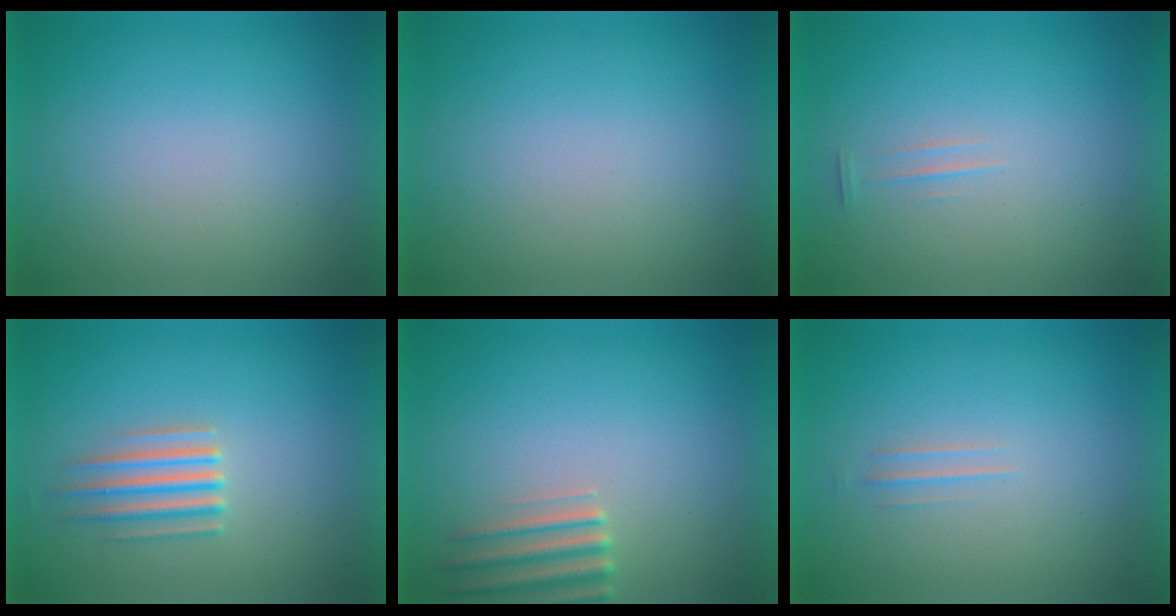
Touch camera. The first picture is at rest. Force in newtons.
{"total": 1.2}
{"total": 1.4}
{"total": 2.9}
{"total": 2.8}
{"total": 1.5}